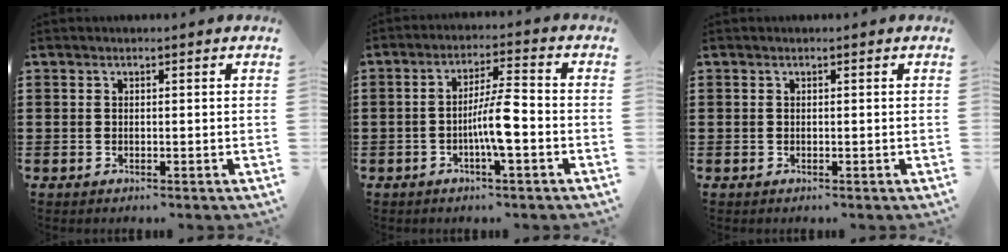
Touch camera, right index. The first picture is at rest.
{"total": 6.5, "force": [-1.9, 0.9, 6.2], "torque": [-0.112, 0.002, -0.039]}
{"total": 0.0}